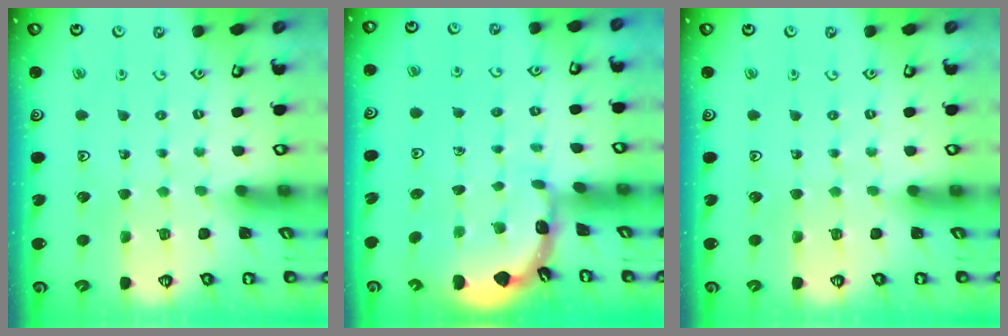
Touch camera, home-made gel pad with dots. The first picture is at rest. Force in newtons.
{"total": 1.6, "press": 1.6, "slide": 0.2}
{"total": 0.0}